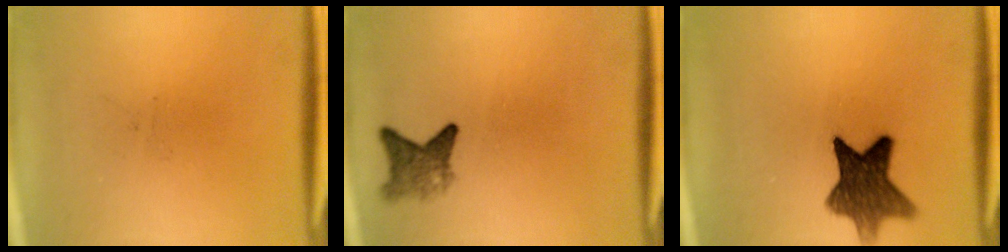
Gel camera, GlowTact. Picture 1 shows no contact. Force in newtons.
{"total": 3.2}
{"total": 9.9}